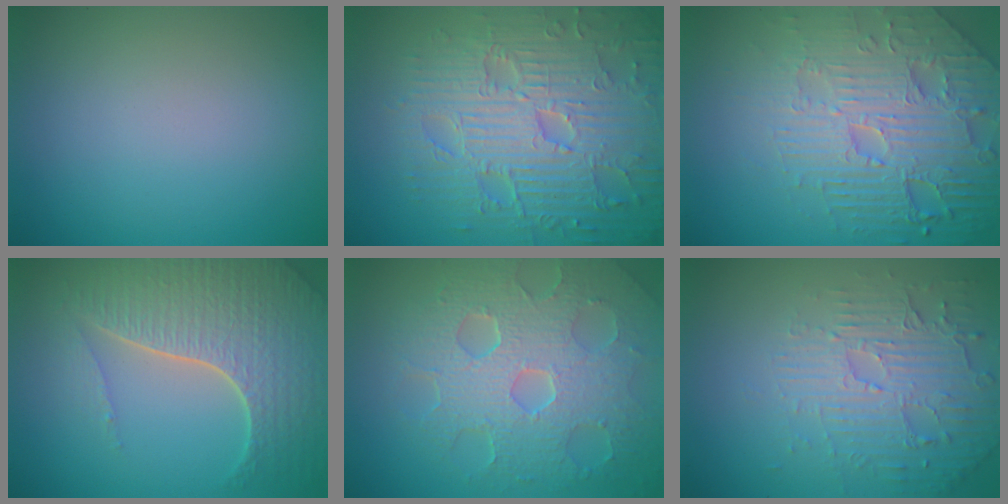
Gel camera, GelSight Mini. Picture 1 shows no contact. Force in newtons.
{"total": 9.4, "press": 6.6, "slide": 6.7}
{"total": 7.0, "press": 5.7, "slide": 4.1}
{"total": 7.4, "press": 5.3, "slide": 5.2}
{"total": 9.0, "press": 6.0, "slide": 6.6}
{"total": 5.5, "press": 3.5, "slide": 4.2}